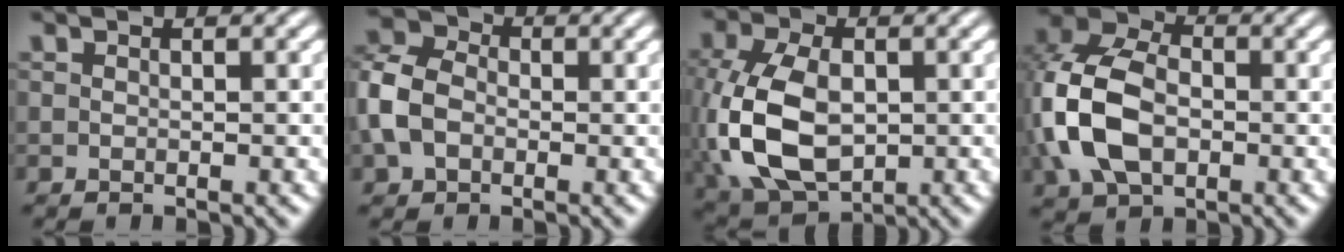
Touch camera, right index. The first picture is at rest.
{"total": 5.6, "force": [0.4, 4.6, 3.2], "torque": [-0.070, 0.006, -0.001]}
{"total": 9.4, "force": [-1.2, 6.5, 6.6], "torque": [-0.164, -0.040, 0.010]}
{"total": 8.9, "force": [0.3, 6.6, 5.9], "torque": [-0.144, -0.008, 0.010]}